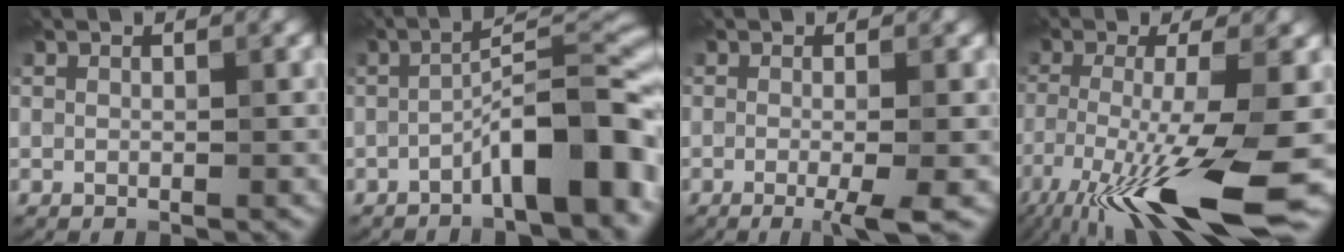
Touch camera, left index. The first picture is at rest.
{"total": 8.7, "force": [-4.0, 2.0, 7.4], "torque": [-0.109, 0.026, -0.070]}
{"total": 3.5, "force": [-1.0, 0.6, 3.2], "torque": [-0.047, -0.010, -0.019]}
{"total": 12.5, "force": [-6.4, 2.2, 10.5], "torque": [-0.192, -0.023, -0.111]}